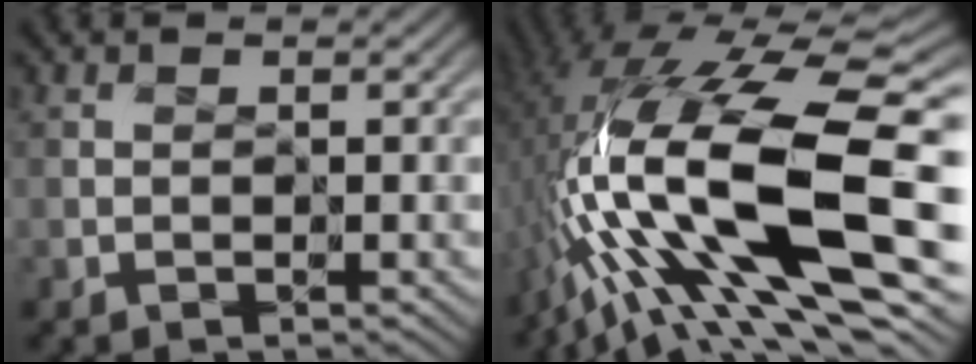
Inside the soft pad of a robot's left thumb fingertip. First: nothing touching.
{"total": 20.0, "force": [-3.4, 6.3, 18.7], "torque": [-0.364, 0.002, -0.066]}